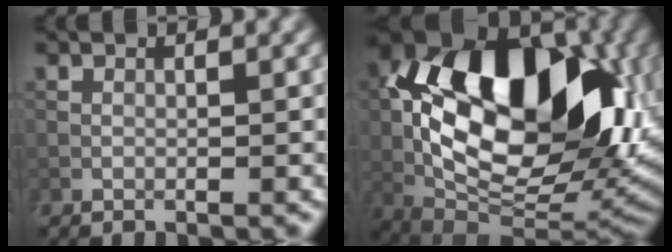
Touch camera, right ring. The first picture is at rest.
{"total": 18.6, "force": [3.4, 10.7, 14.7], "torque": [-0.237, 0.027, 0.047]}